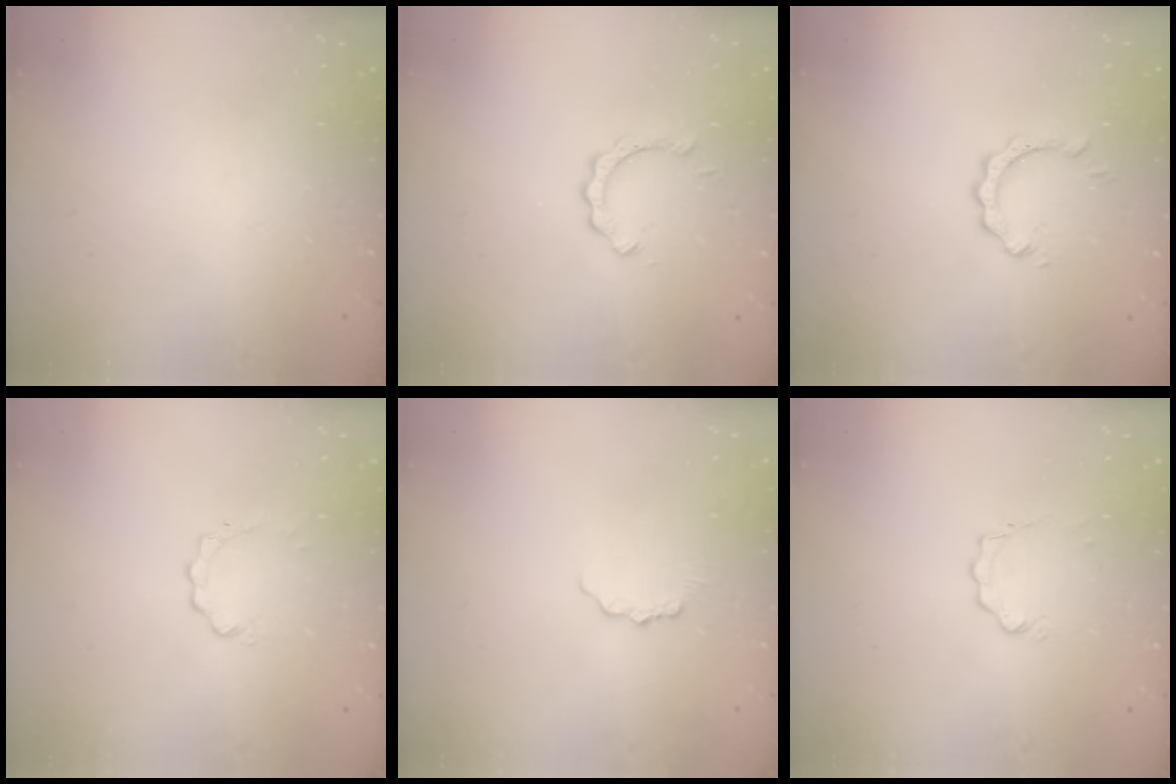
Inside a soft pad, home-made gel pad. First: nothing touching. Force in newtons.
{"total": 2.8, "press": 2.8, "slide": 0.2}
{"total": 3.7, "press": 3.7, "slide": 0.0}
{"total": 0.8, "press": 0.8, "slide": 0.1}
{"total": 3.6, "press": 3.6, "slide": 0.4}
{"total": 2.3, "press": 2.3, "slide": 0.3}